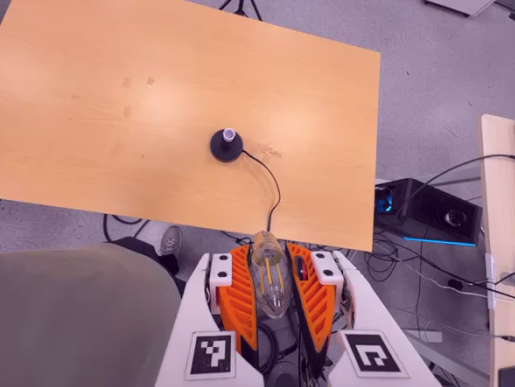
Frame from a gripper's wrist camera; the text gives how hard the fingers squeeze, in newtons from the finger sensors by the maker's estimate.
{"total": 23.7, "left": 25.8, "right": 21.7}